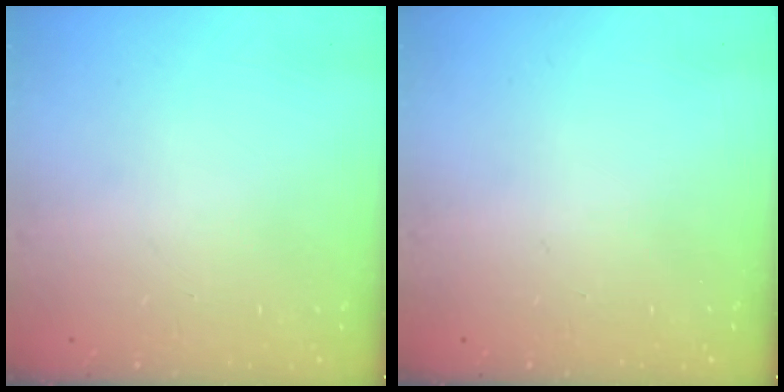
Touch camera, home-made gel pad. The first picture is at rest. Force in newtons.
{"total": 0.0}